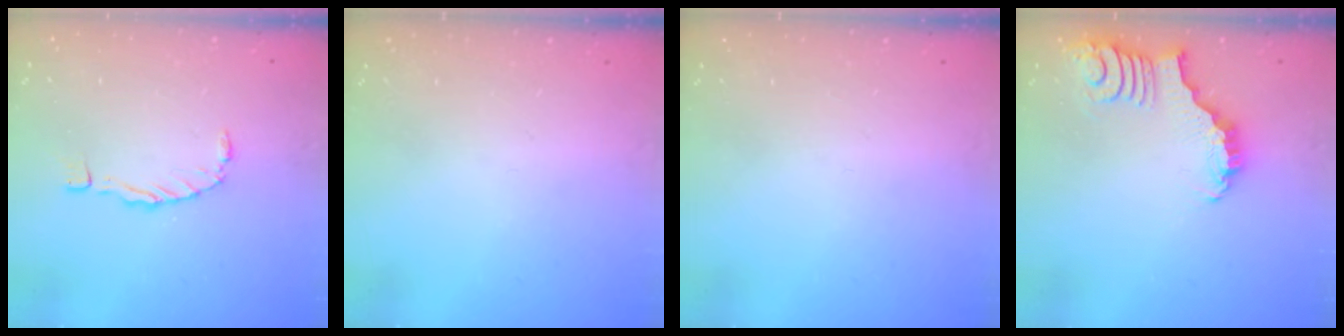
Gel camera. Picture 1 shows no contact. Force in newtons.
{"total": 0.0}
{"total": 0.0}
{"total": 3.0, "press": 2.9, "slide": 0.7}